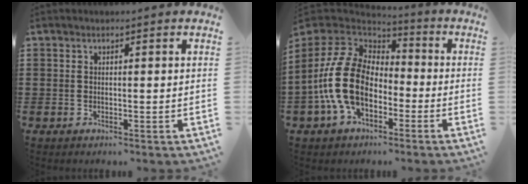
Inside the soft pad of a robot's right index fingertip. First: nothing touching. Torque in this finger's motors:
{"motor_torque": [2.14, 0.00, 1.05, 0.21]}